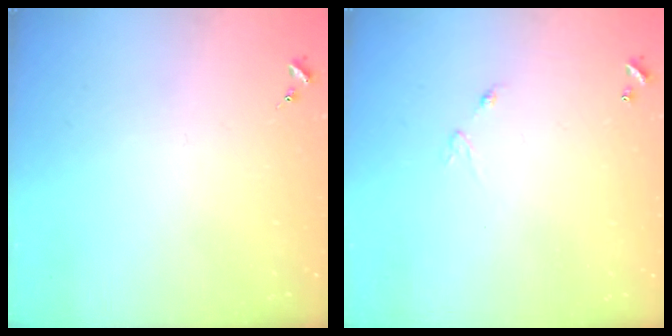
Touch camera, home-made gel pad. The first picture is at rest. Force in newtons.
{"total": 4.8, "press": 4.8, "slide": 0.3}